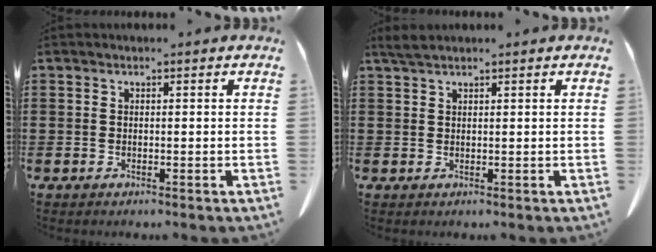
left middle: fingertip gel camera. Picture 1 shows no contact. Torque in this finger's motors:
{"motor_torque": [0.70, 0.44, 0.01, 0.00]}